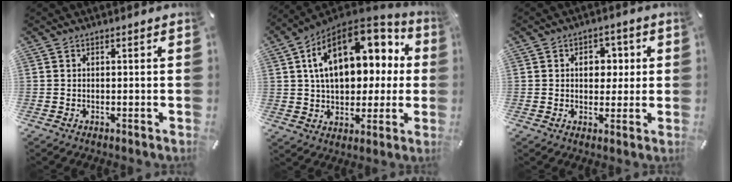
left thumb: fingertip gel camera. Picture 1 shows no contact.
{"total": 19.7, "force": [6.5, 12.8, 13.5], "torque": [-0.229, -0.024, 0.115]}
{"total": 6.2, "force": [0.8, 4.8, 3.9], "torque": [-0.046, -0.003, 0.004]}